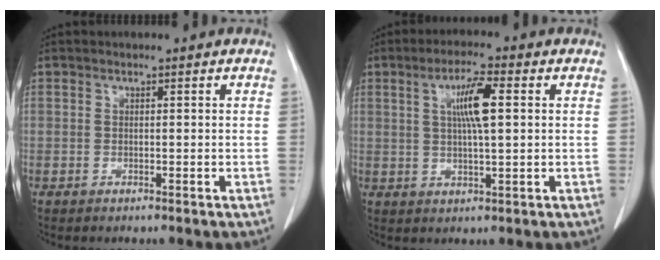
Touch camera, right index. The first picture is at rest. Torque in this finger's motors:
{"motor_torque": [0.25, 0.05, 0.19, 0.08]}